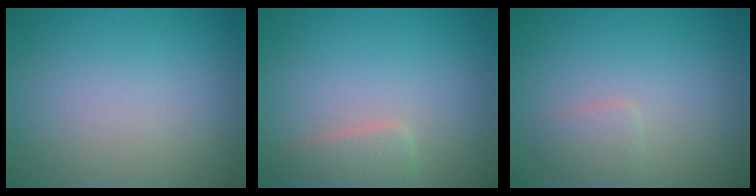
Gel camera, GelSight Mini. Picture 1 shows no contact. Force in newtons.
{"total": 2.0, "press": 2.0, "slide": 0.2}
{"total": 1.4, "press": 1.4, "slide": 0.0}